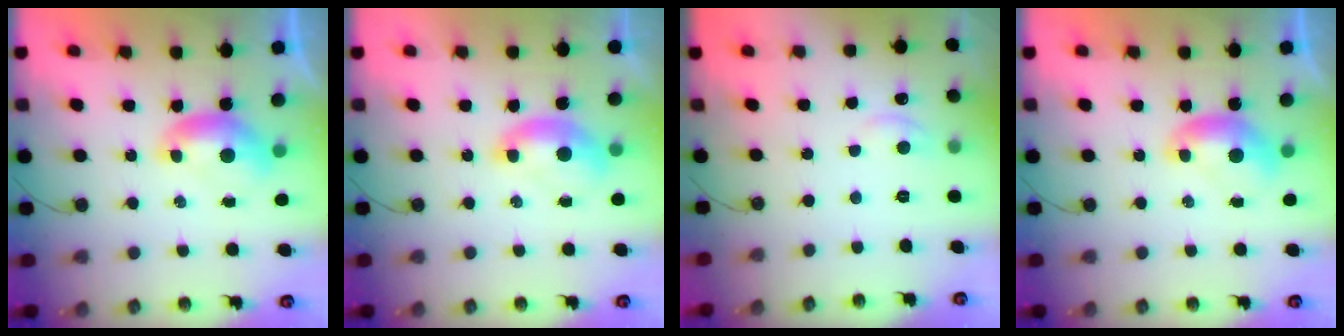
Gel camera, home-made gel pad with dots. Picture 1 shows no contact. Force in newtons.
{"total": 1.7, "press": 1.5, "slide": 0.6}
{"total": 0.8, "press": 0.3, "slide": 0.8}
{"total": 0.0}